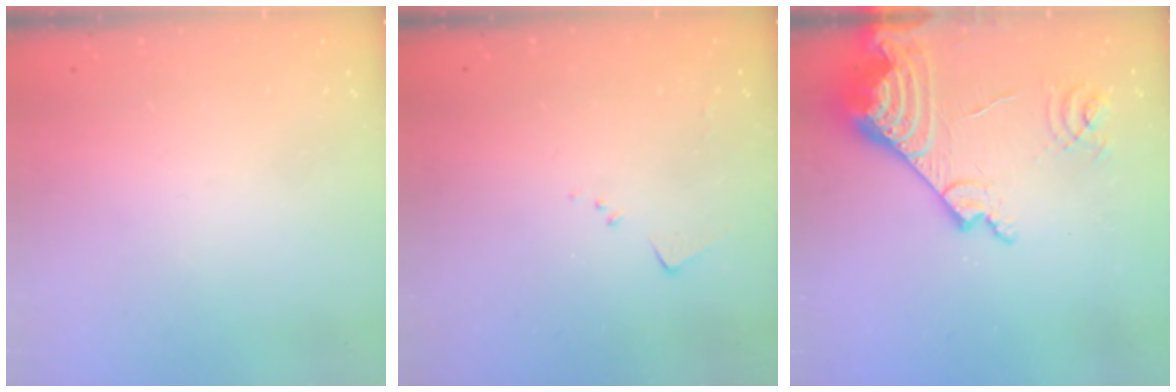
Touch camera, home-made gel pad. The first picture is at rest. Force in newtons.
{"total": 3.9, "press": 3.9, "slide": 0.5}
{"total": 19.4, "press": 19.2, "slide": 2.3}